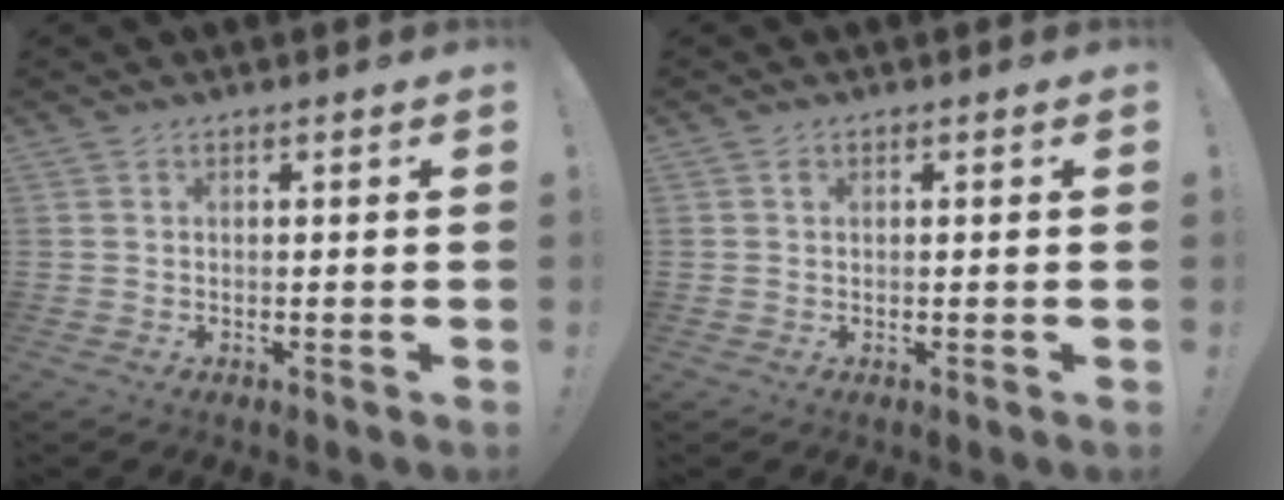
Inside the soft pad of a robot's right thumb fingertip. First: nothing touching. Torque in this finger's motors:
{"motor_torque": [0.03, -0.17, 0.07, -0.20, 0.00]}